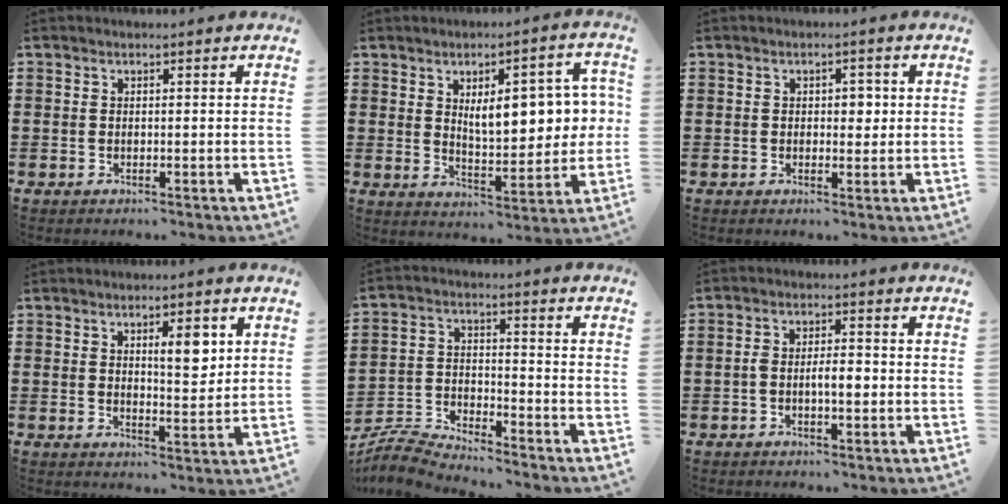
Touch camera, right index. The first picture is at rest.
{"total": 8.8, "force": [2.0, 4.2, 7.5], "torque": [-0.107, -0.004, 0.026]}
{"total": 2.2, "force": [0.2, 1.4, 1.7], "torque": [-0.026, 0.006, 0.000]}
{"total": 5.1, "force": [2.0, 1.9, 4.2], "torque": [-0.064, 0.000, 0.028]}
{"total": 5.4, "force": [-5.3, 0.2, 0.8], "torque": [-0.036, -0.002, -0.111]}
{"total": 3.6, "force": [-0.8, 1.2, 3.3], "torque": [-0.067, 0.003, -0.017]}